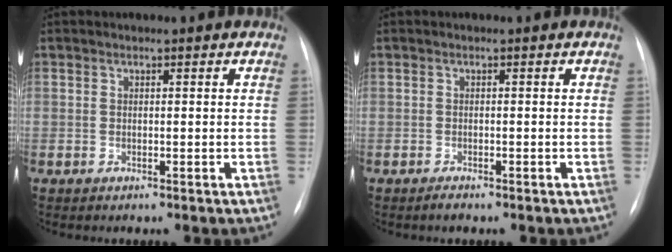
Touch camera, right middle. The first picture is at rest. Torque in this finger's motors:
{"motor_torque": [-0.05, 0.01, -0.03, 0.00]}